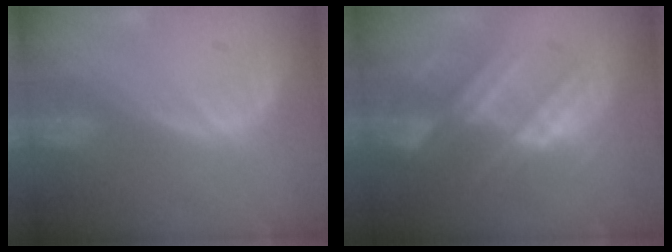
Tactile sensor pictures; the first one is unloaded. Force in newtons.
{"total": 9.0, "press": 7.8, "slide": 4.4}